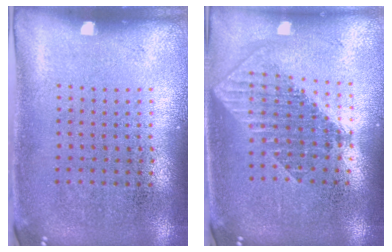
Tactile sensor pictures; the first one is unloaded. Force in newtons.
{"total": 1.8, "press": 1.5, "slide": 1.1}